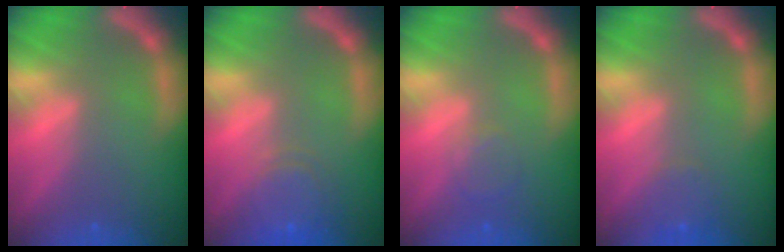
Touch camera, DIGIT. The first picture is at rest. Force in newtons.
{"total": 4.6}
{"total": 2.0}
{"total": 1.9}